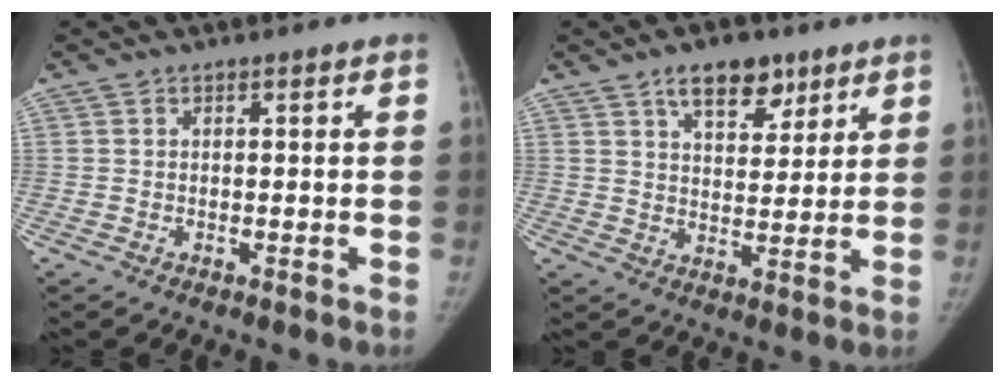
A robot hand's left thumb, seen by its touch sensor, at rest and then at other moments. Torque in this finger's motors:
{"motor_torque": [0.33, 0.02, 0.69, -0.57, 0.21]}